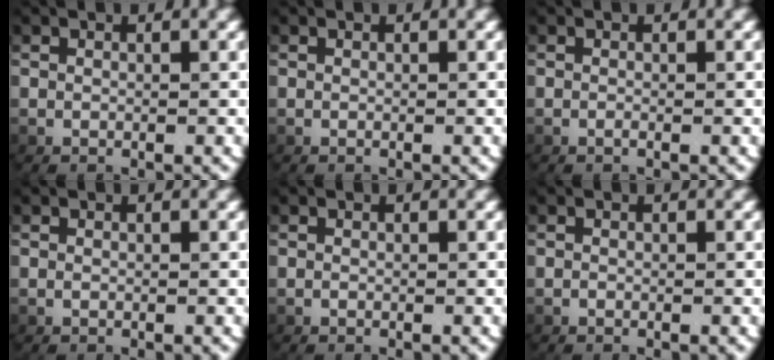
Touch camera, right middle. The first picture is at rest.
{"total": 0.0}
{"total": 0.6, "force": [-0.4, 0.3, 0.2], "torque": [-0.006, 0.006, -0.010]}
{"total": 0.0}
{"total": 0.0}
{"total": 0.0}